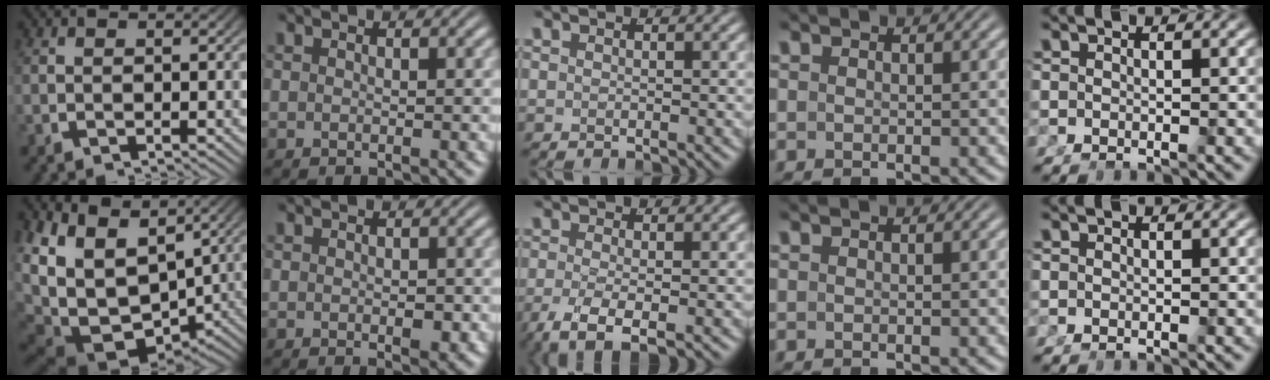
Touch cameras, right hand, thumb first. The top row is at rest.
{"thumb": {"total": 15.4, "force": [-1.8, 10.9, 10.7], "torque": [-0.251, -0.072, 0.006]}, "index": {"total": 1.5, "force": [-0.3, 0.8, 1.2], "torque": [-0.018, -0.007, -0.005]}, "middle": {"total": 4.7, "force": [-2.8, 1.5, 3.4], "torque": [-0.086, -0.036, -0.027]}}